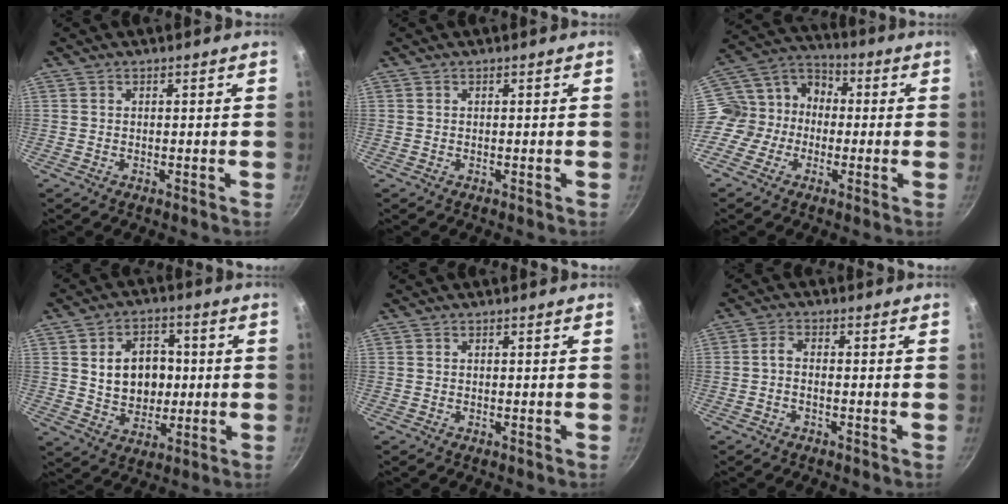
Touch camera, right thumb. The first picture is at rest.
{"total": 0.0}
{"total": 11.2, "force": [-1.6, 9.8, 5.2], "torque": [-0.058, 0.042, -0.055]}
{"total": 11.6, "force": [1.2, 9.0, 7.2], "torque": [-0.080, 0.003, 0.026]}
{"total": 0.0}
{"total": 2.4, "force": [-1.0, 1.1, 2.0], "torque": [-0.050, 0.015, -0.026]}